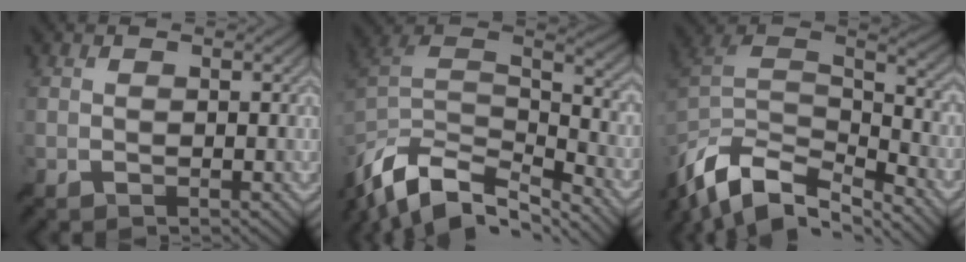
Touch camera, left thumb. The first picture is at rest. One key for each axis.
{"total": 14.0, "fx": -8.7, "fy": 6.5, "fz": 8.7, "tx": -0.240, "ty": -0.010, "tz": -0.144}
{"total": 13.9, "fx": -8.7, "fy": 6.6, "fz": 8.6, "tx": -0.239, "ty": -0.013, "tz": -0.144}